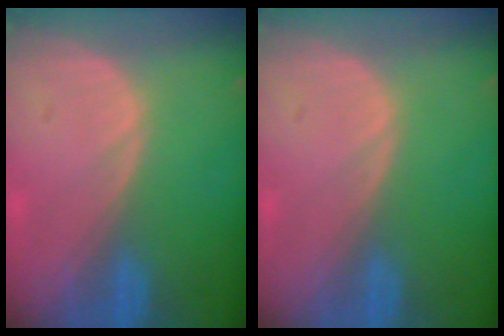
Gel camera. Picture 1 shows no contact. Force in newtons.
{"total": 0.0}